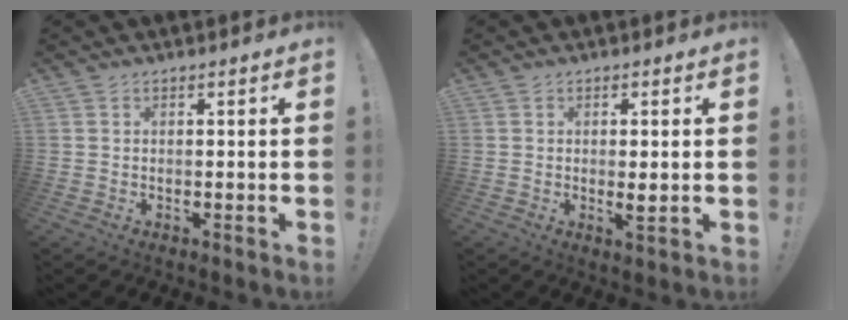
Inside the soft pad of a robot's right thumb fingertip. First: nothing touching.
{"total": 2.6, "force": [0.1, 0.3, 2.6], "torque": [-0.032, -0.008, -0.001]}